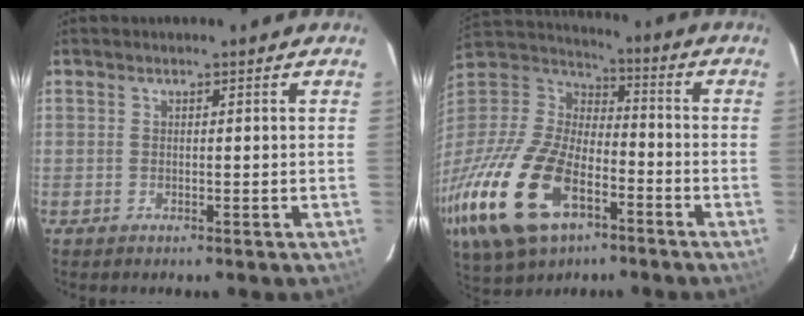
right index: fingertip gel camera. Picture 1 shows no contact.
{"total": 29.8, "force": [-13.9, 16.5, 20.6], "torque": [-0.479, -0.040, -0.248]}